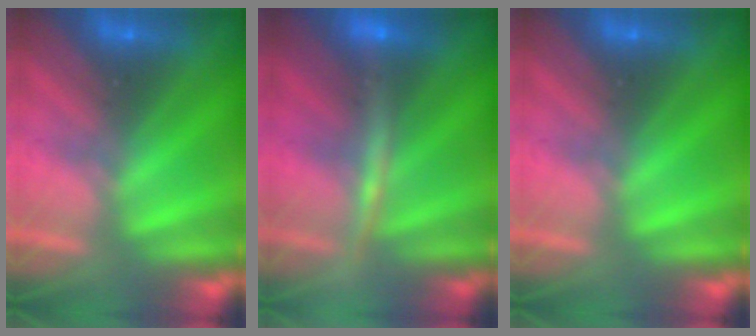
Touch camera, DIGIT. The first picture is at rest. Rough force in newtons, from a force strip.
{"total": 2.5}
{"total": 0.0}